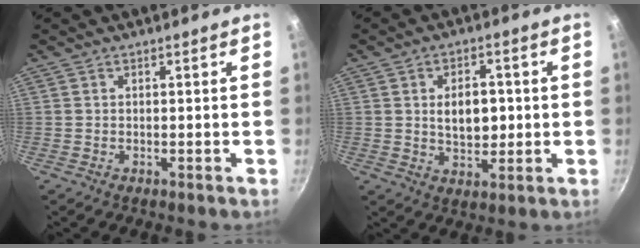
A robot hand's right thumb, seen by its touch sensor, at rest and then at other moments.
{"total": 7.9, "force": [0.6, 5.0, 6.2], "torque": [-0.072, -0.001, 0.012]}